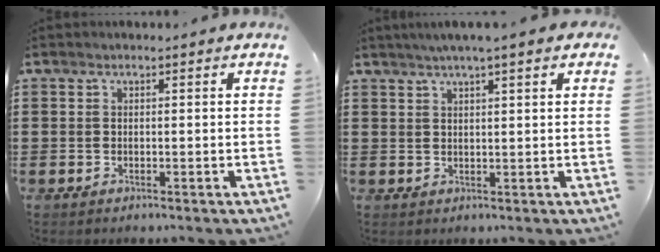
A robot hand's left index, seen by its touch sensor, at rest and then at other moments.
{"total": 2.9, "force": [2.1, 0.4, 2.0], "torque": [-0.043, 0.009, 0.037]}